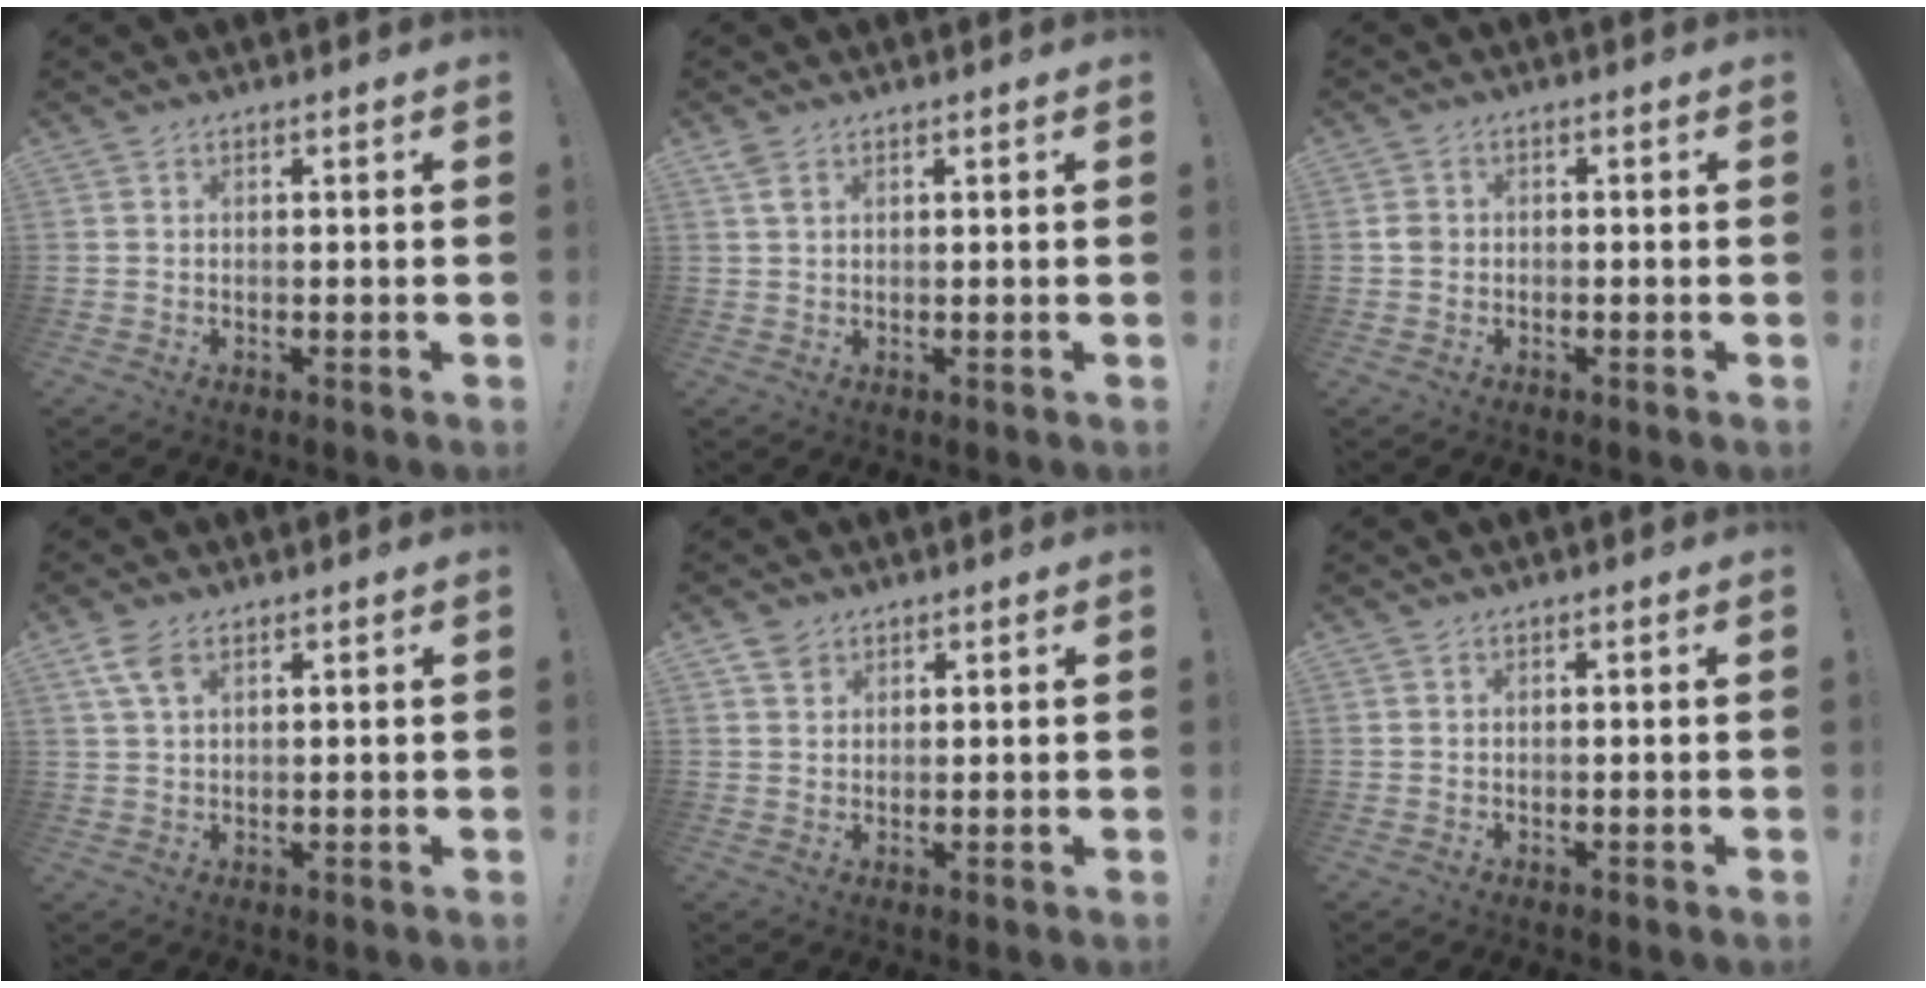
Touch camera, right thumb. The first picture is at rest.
{"total": 2.4, "force": [1.4, 1.1, 1.6], "torque": [-0.028, -0.005, 0.025]}
{"total": 2.4, "force": [-1.0, 1.8, 1.2], "torque": [-0.027, 0.012, -0.017]}
{"total": 5.6, "force": [2.9, 2.7, 3.9], "torque": [-0.076, -0.007, 0.056]}
{"total": 3.2, "force": [2.2, 2.1, 0.9], "torque": [-0.008, -0.009, 0.040]}
{"total": 0.0}